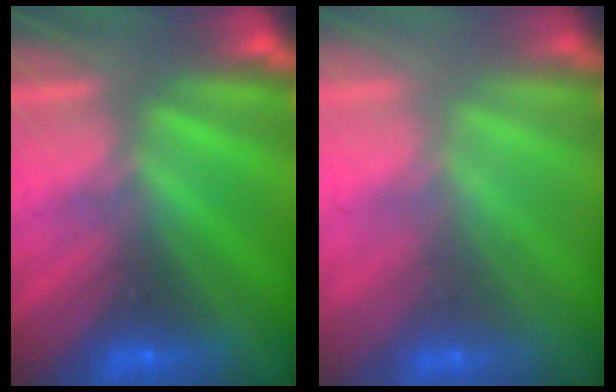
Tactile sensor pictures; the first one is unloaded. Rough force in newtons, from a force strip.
{"total": 2.4}